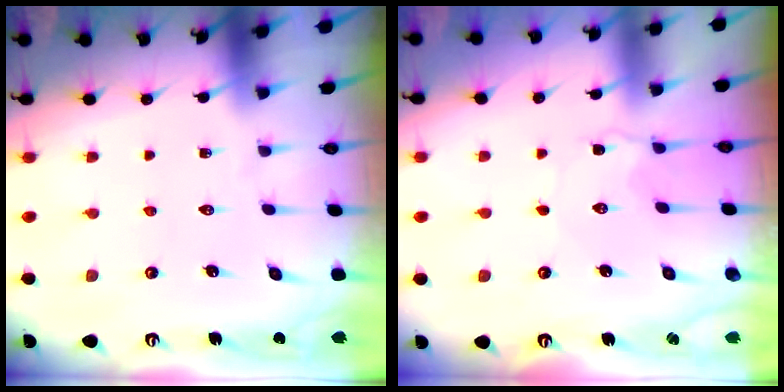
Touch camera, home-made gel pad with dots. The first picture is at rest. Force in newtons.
{"total": 2.2, "press": 2.2, "slide": 0.3}